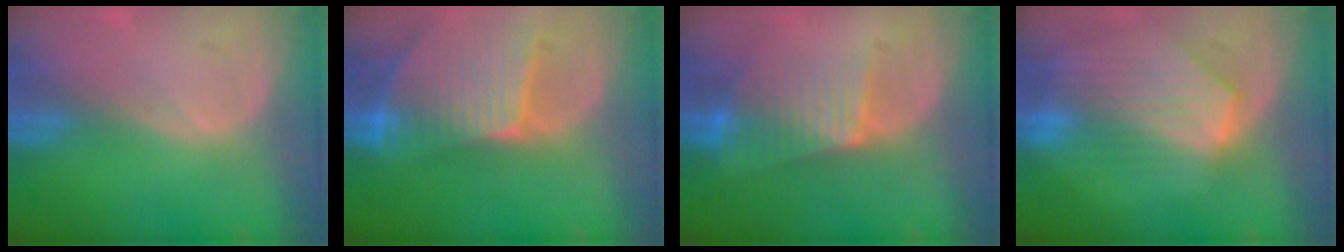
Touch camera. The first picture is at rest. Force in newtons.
{"total": 9.5, "press": 8.4, "slide": 4.5}
{"total": 6.7, "press": 6.1, "slide": 2.7}
{"total": 8.6, "press": 7.9, "slide": 3.5}